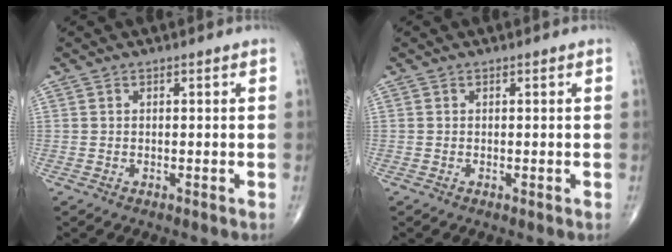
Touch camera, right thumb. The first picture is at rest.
{"total": 0.0}